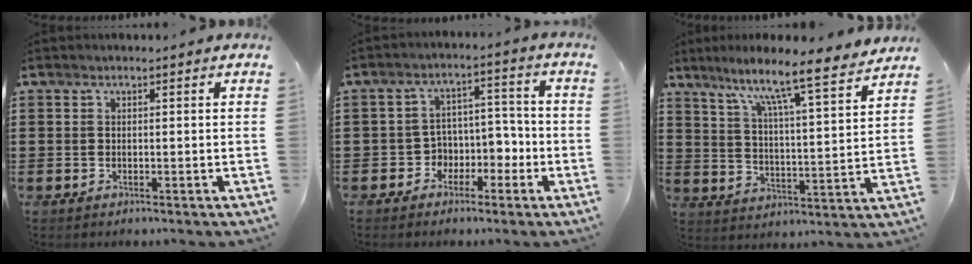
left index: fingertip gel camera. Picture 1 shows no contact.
{"total": 4.6, "force": [-2.1, 3.9, 1.2], "torque": [-0.036, 0.008, -0.042]}
{"total": 9.1, "force": [7.6, -0.3, 5.1], "torque": [-0.110, -0.060, 0.117]}